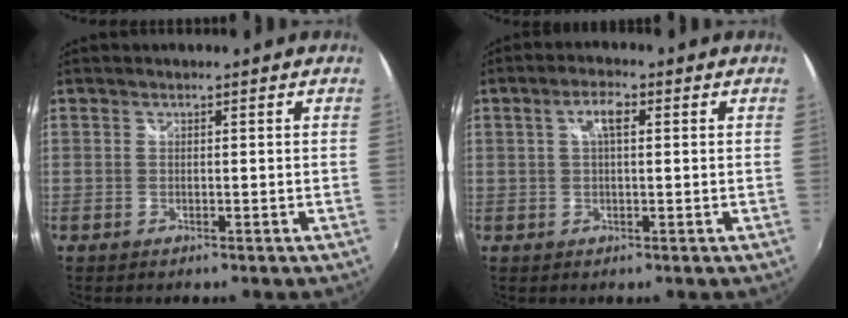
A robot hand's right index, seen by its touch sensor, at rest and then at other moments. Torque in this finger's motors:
{"motor_torque": [0.73, 0.15, 0.27, 0.07]}